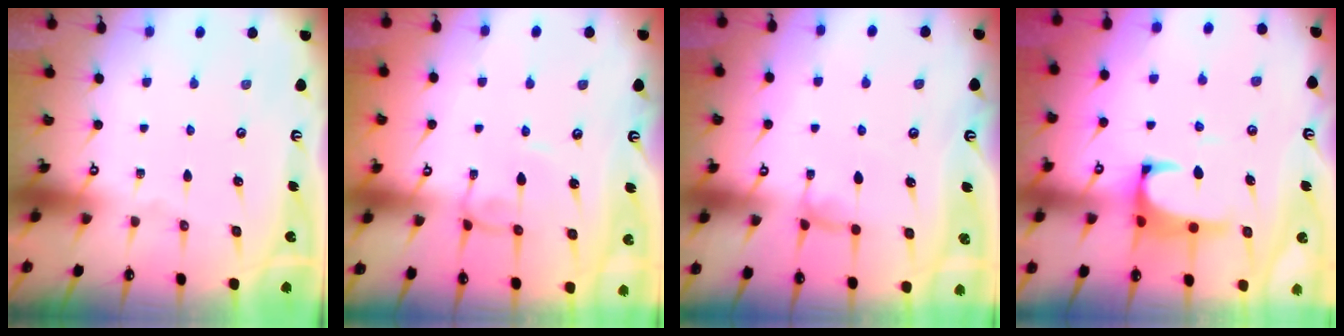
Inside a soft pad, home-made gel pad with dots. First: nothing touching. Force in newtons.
{"total": 2.6, "press": 2.6, "slide": 0.1}
{"total": 0.5, "press": 0.3, "slide": 0.4}
{"total": 2.1, "press": 1.9, "slide": 0.9}